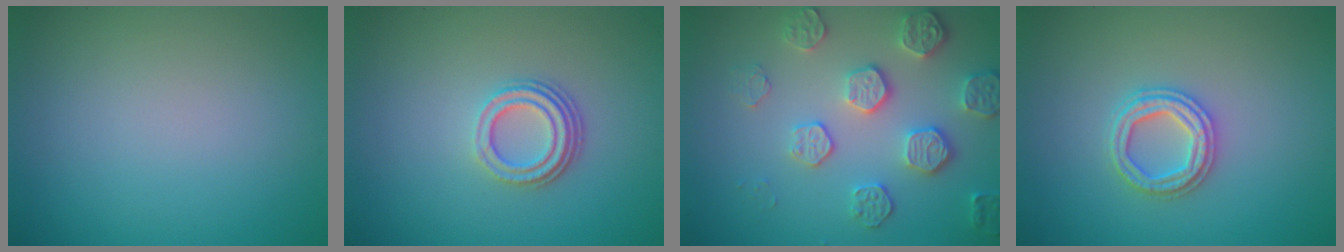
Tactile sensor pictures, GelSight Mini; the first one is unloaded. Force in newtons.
{"total": 3.3, "press": 2.4, "slide": 2.3}
{"total": 4.5, "press": 4.3, "slide": 1.5}
{"total": 2.7, "press": 2.6, "slide": 0.7}